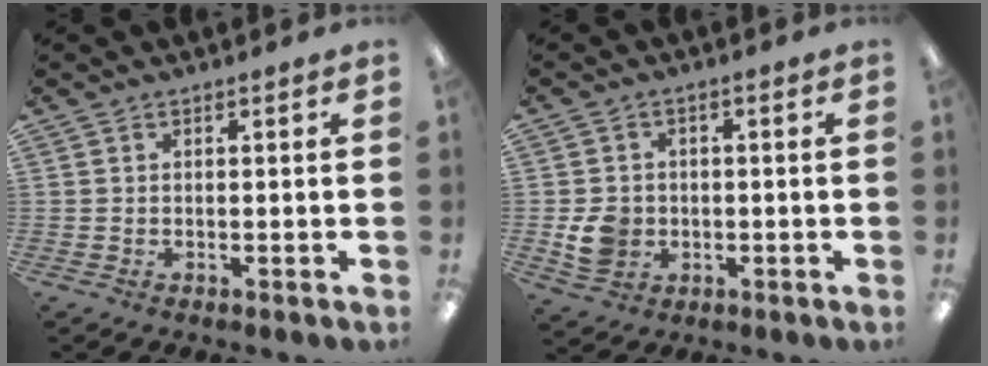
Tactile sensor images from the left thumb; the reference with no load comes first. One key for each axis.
{"total": 6.2, "fx": -1.1, "fy": 5.4, "fz": 2.9, "tx": -0.040, "ty": 0.000, "tz": -0.020}